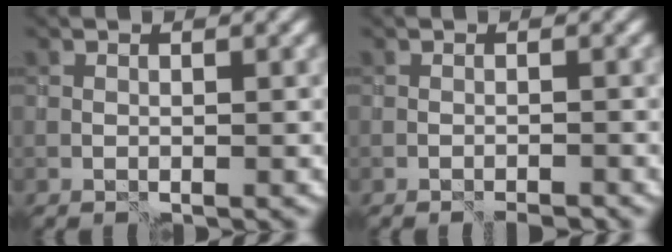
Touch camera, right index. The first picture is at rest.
{"total": 1.2, "force": [-1.1, -0.4, 0.2], "torque": [0.000, -0.003, -0.019]}